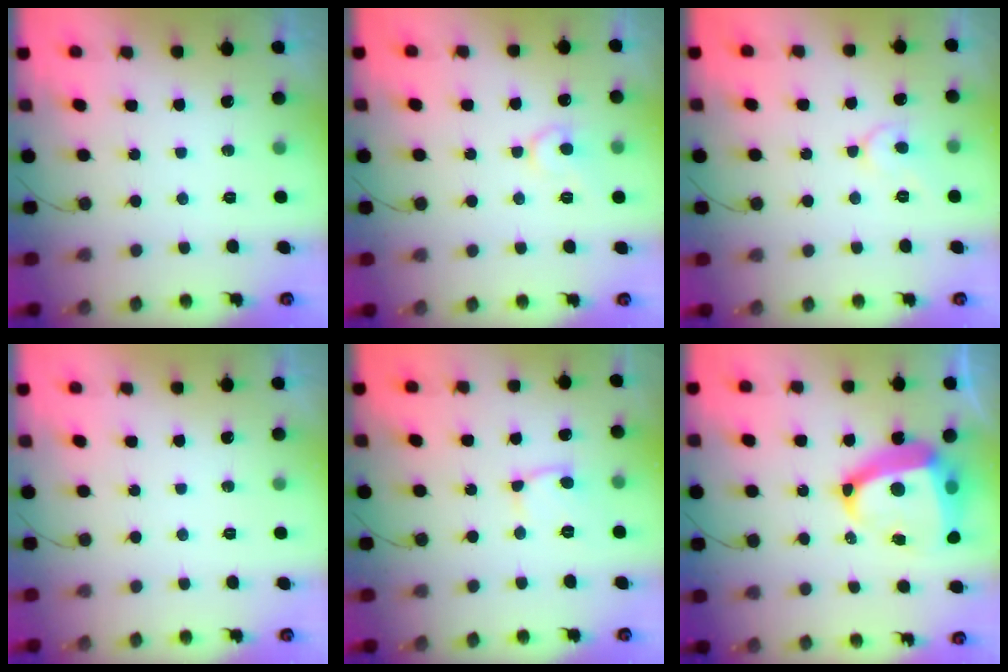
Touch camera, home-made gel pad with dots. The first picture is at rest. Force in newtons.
{"total": 7.6, "press": 7.5, "slide": 0.8}
{"total": 5.9, "press": 5.9, "slide": 0.8}
{"total": 0.0}
{"total": 6.8, "press": 6.7, "slide": 0.8}
{"total": 17.4, "press": 17.3, "slide": 2.0}